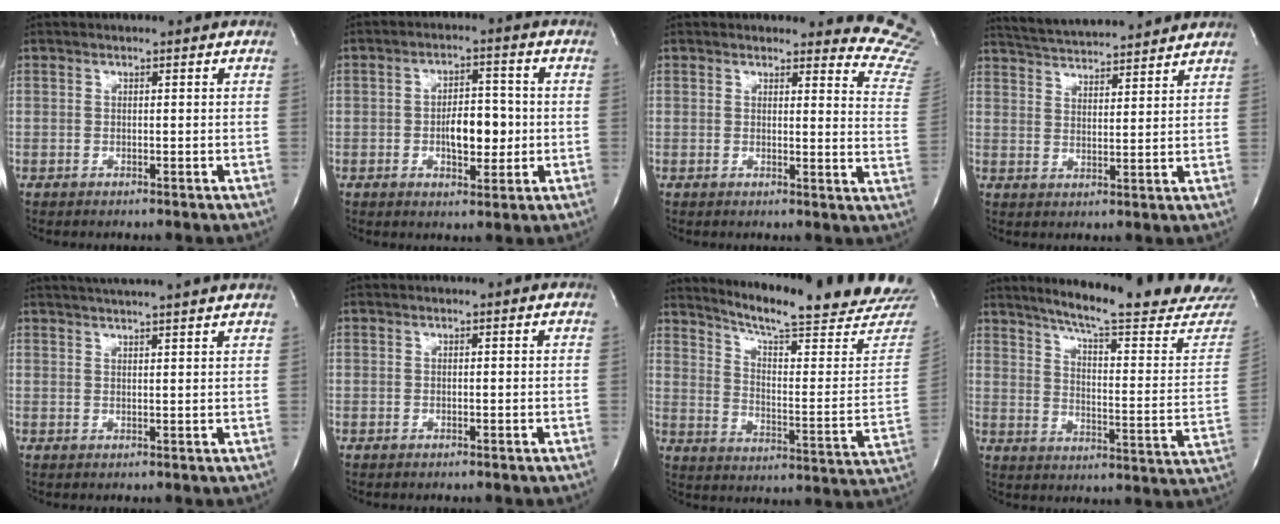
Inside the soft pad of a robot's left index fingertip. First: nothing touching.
{"total": 6.5, "force": [-0.8, 3.0, 5.8], "torque": [-0.093, 0.007, -0.010]}
{"total": 12.2, "force": [12.1, 1.7, 0.4], "torque": [0.039, -0.122, 0.079]}
{"total": 14.3, "force": [13.4, 1.5, 5.0], "torque": [-0.091, 0.023, 0.200]}
{"total": 11.8, "force": [10.6, -0.4, 5.2], "torque": [-0.089, 0.024, 0.134]}
{"total": 0.0}
{"total": 24.2, "force": [22.4, 0.6, 9.2], "torque": [-0.139, -0.095, 0.287]}
{"total": 24.3, "force": [22.0, 0.1, 10.1], "torque": [-0.144, -0.096, 0.276]}